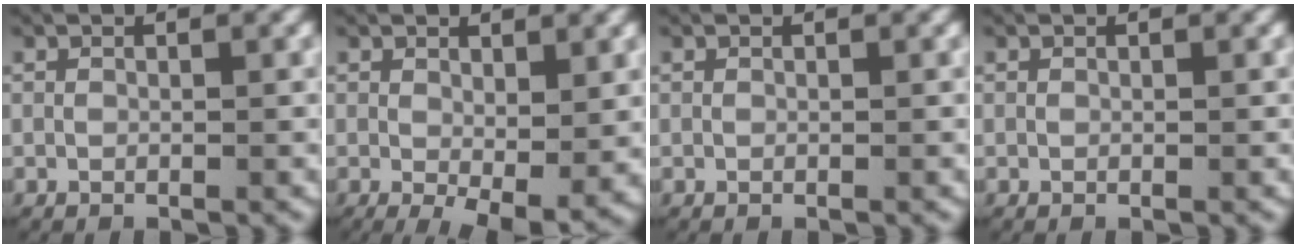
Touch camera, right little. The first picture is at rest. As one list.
[{"total": 5.7, "force": [-2.4, 2.4, 4.6], "torque": [-0.070, -0.038, -0.017]}, {"total": 0.0}, {"total": 0.0}]